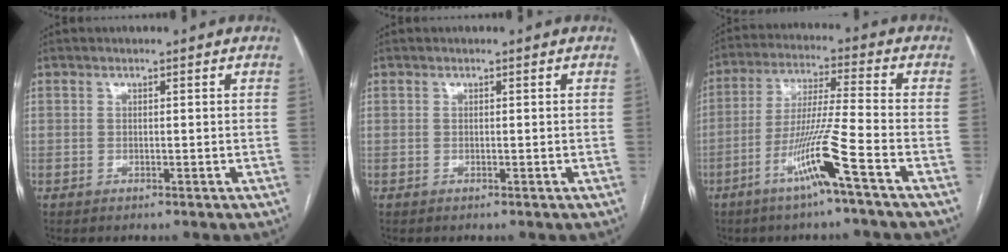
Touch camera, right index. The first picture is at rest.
{"total": 0.0}
{"total": 10.8, "force": [-5.5, -1.6, 9.2], "torque": [-0.180, -0.012, -0.108]}